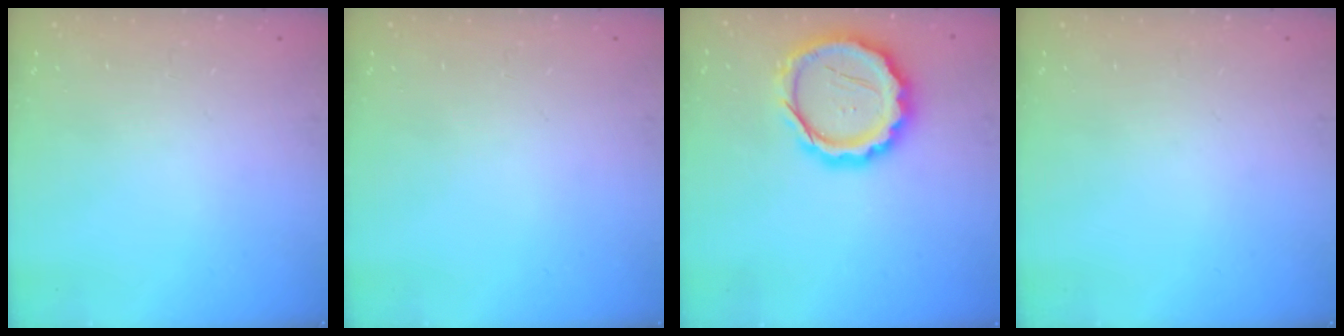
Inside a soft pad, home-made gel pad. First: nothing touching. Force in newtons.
{"total": 0.0}
{"total": 16.6, "press": 16.3, "slide": 3.3}
{"total": 0.0}